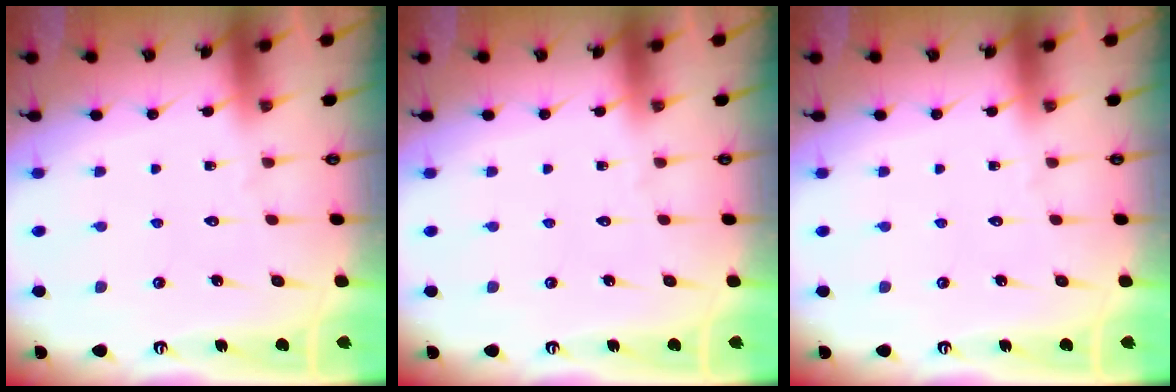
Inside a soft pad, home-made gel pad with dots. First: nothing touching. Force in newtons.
{"total": 0.0}
{"total": 0.0}